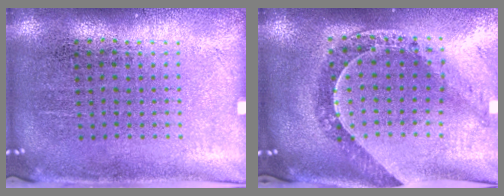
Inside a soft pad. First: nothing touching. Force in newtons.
{"total": 1.0, "press": 1.0, "slide": 0.1}